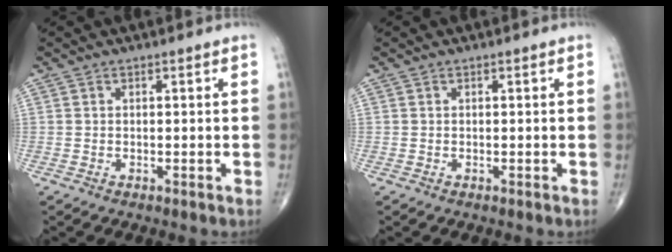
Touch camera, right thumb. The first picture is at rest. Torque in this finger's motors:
{"motor_torque": [-0.09, 0.09, -0.04, -0.01, 0.00]}